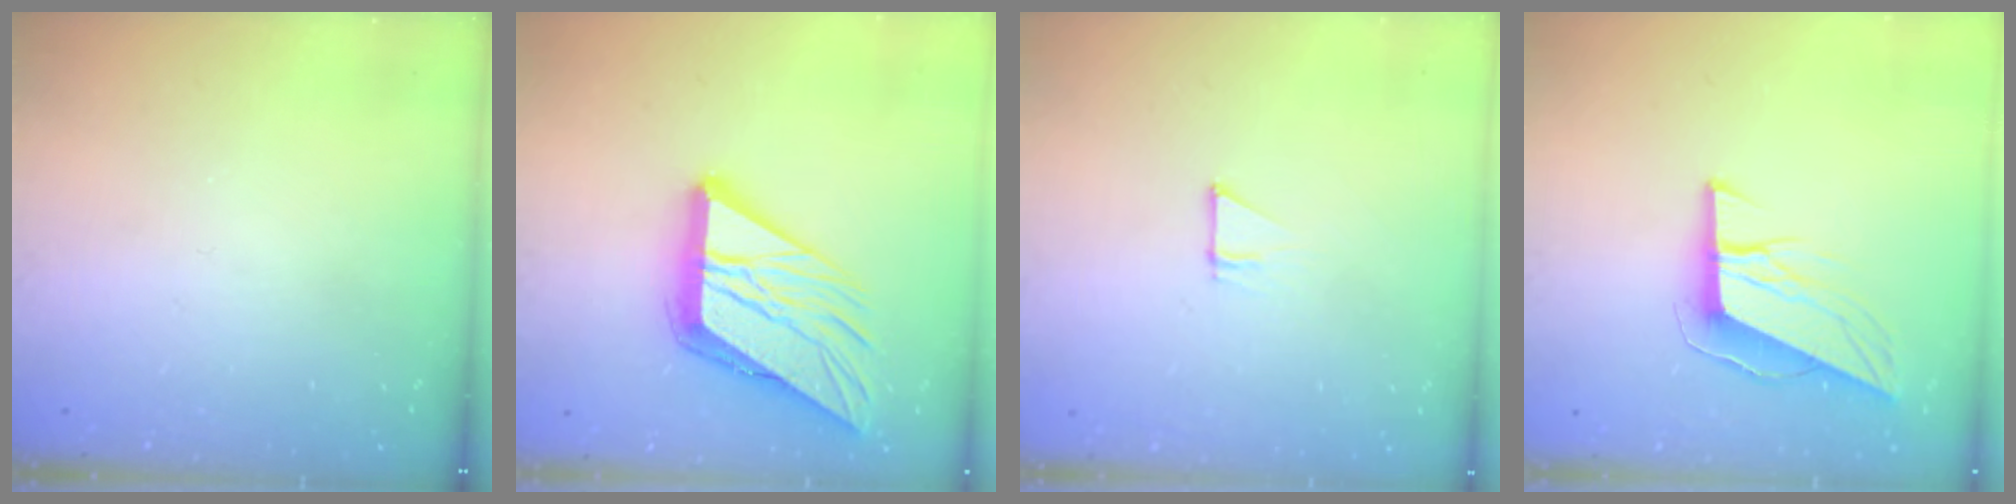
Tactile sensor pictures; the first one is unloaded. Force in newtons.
{"total": 17.6, "press": 17.4, "slide": 2.1}
{"total": 4.9, "press": 4.9, "slide": 0.3}
{"total": 9.9, "press": 9.5, "slide": 2.7}